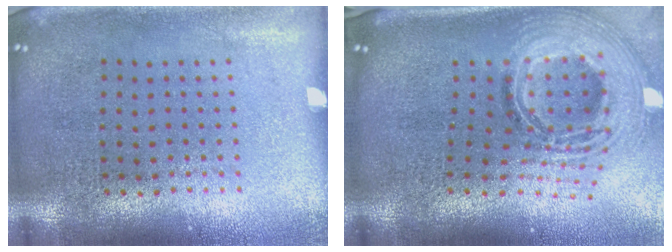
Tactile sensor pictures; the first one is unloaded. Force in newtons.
{"total": 2.8, "press": 2.0, "slide": 2.0}